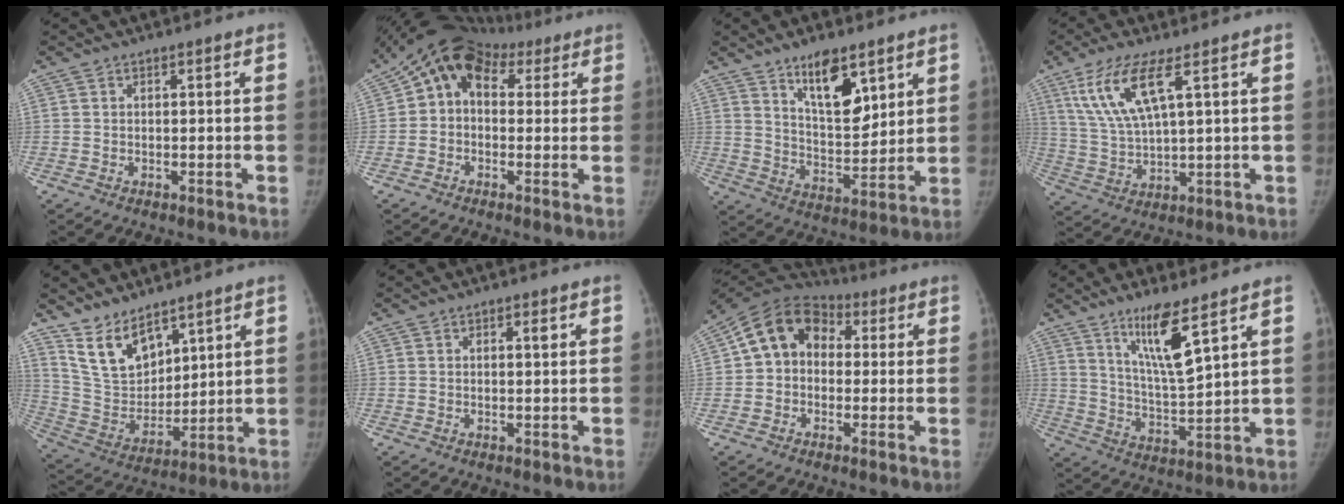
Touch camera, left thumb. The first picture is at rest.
{"total": 11.4, "force": [3.5, 8.6, 6.7], "torque": [-0.080, 0.038, 0.046]}
{"total": 12.2, "force": [7.1, 5.4, 8.3], "torque": [-0.109, -0.050, 0.128]}
{"total": 11.0, "force": [5.0, 2.8, 9.4], "torque": [-0.209, -0.020, 0.109]}
{"total": 12.0, "force": [8.6, 6.2, 5.7], "torque": [-0.079, -0.054, 0.190]}
{"total": 1.3, "force": [0.5, 0.6, 1.1], "torque": [-0.014, 0.000, 0.006]}
{"total": 12.1, "force": [1.4, 9.6, 7.1], "torque": [-0.105, 0.035, 0.008]}
{"total": 10.6, "force": [6.5, 1.3, 8.3], "torque": [-0.149, -0.051, 0.128]}